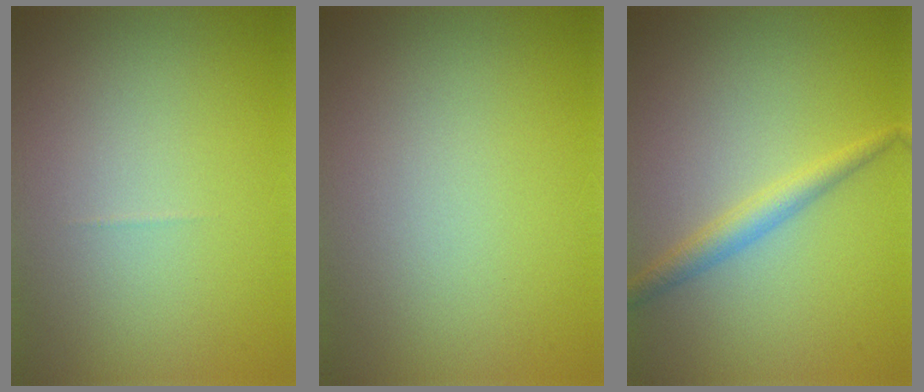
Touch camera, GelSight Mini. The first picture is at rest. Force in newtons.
{"total": 0.0}
{"total": 2.2, "press": 2.2, "slide": 0.1}